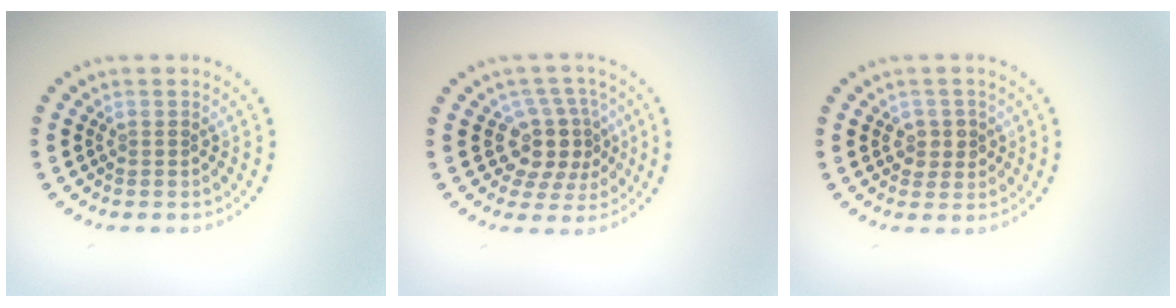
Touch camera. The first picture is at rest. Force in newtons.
{"total": 3.9, "press": 3.1, "slide": 2.3}
{"total": 1.8, "press": 1.8, "slide": 0.4}